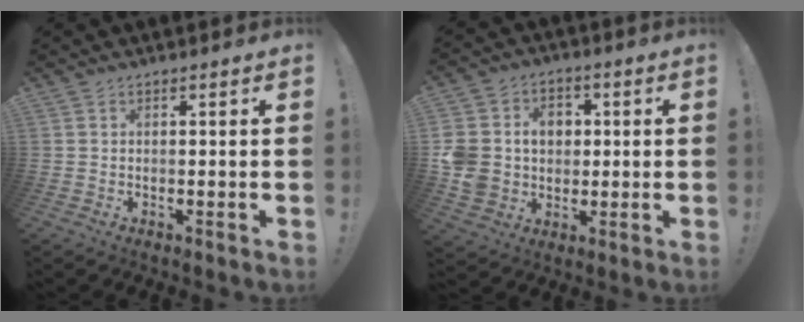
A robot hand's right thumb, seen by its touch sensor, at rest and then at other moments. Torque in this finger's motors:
{"motor_torque": [1.51, 1.92, 0.83, -0.45, 0.07]}